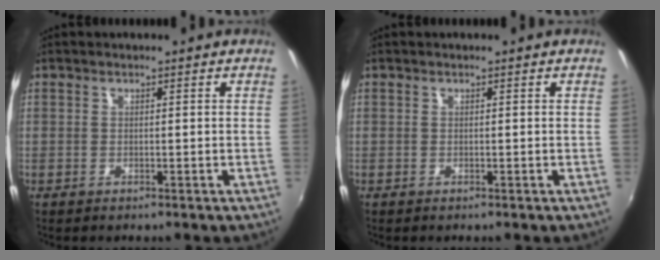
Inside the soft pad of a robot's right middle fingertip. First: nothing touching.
{"total": 0.0}